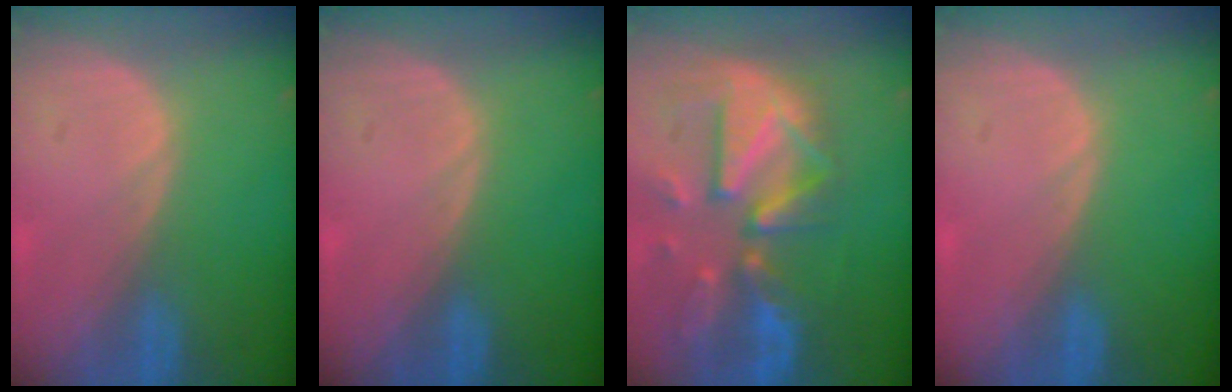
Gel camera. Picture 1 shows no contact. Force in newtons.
{"total": 0.0}
{"total": 12.1, "press": 10.5, "slide": 6.1}
{"total": 0.0}